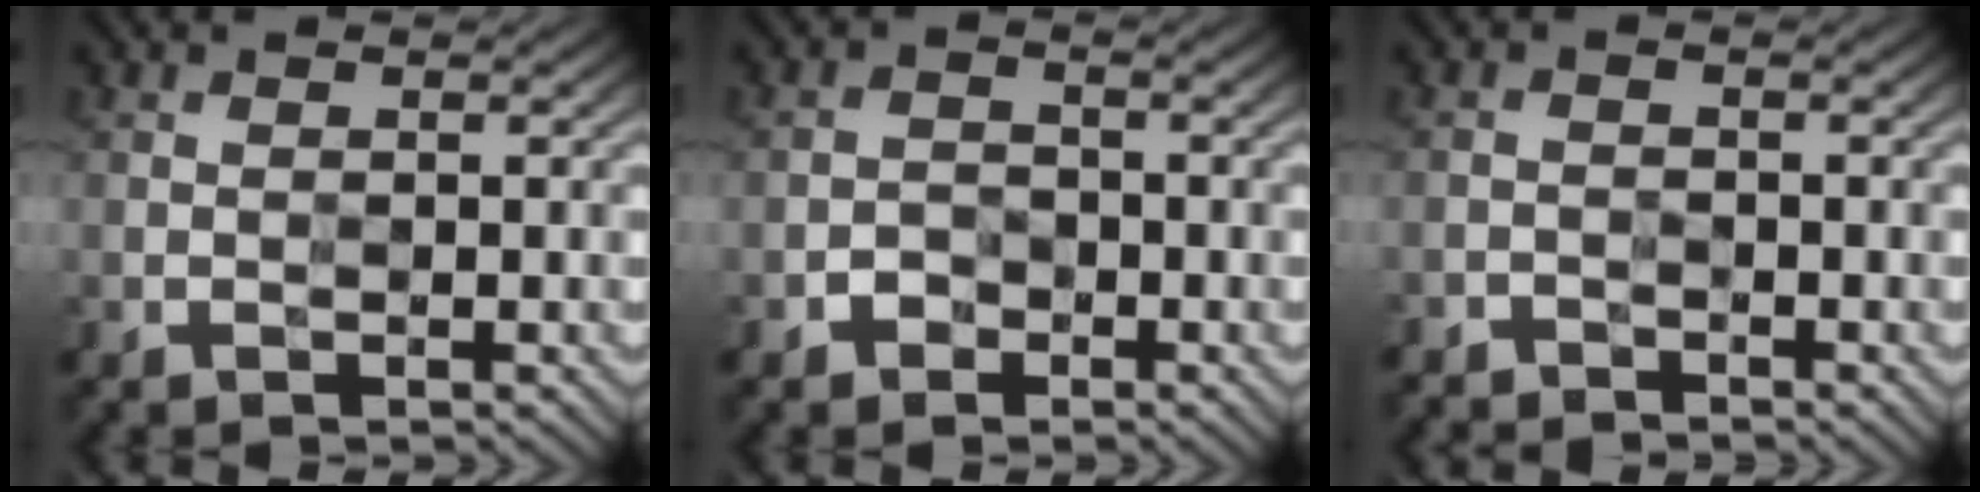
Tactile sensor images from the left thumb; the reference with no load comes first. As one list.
[{"total": 1.9, "force": [-1.3, 1.3, 0.5], "torque": [-0.005, 0.004, -0.030]}, {"total": 2.1, "force": [-2.1, 0.3, 0.1], "torque": [-0.001, -0.006, -0.044]}]